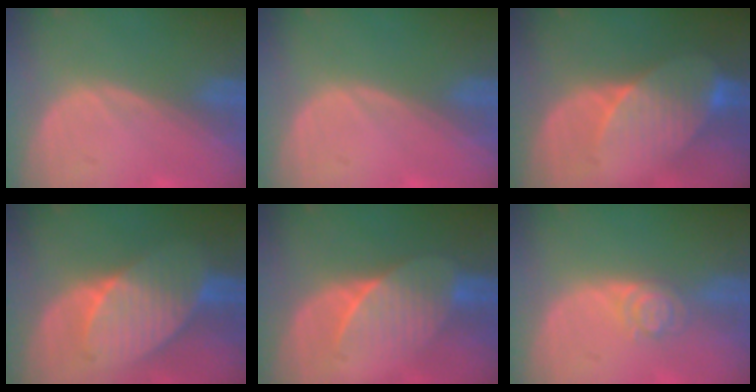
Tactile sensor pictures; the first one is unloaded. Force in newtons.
{"total": 0.0}
{"total": 8.4, "press": 7.5, "slide": 3.8}
{"total": 8.0, "press": 8.0, "slide": 0.2}
{"total": 7.2, "press": 6.7, "slide": 2.5}
{"total": 3.9, "press": 3.6, "slide": 1.6}